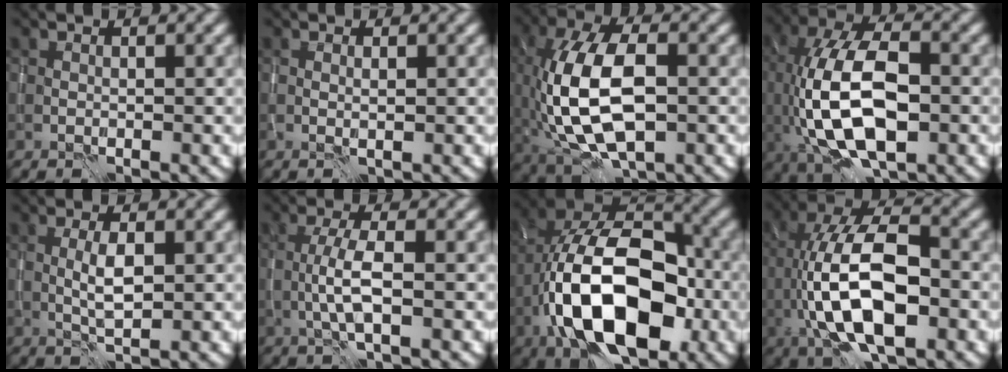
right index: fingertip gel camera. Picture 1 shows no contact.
{"total": 0.6, "force": [0.1, -0.1, 0.6], "torque": [-0.010, -0.001, 0.002]}
{"total": 11.8, "force": [-1.0, 6.1, 10.0], "torque": [-0.205, 0.003, -0.021]}
{"total": 12.9, "force": [-1.4, 6.4, 11.2], "torque": [-0.219, 0.003, -0.028]}
{"total": 2.4, "force": [0.0, 0.6, 2.3], "torque": [-0.049, 0.001, 0.002]}
{"total": 3.2, "force": [-0.7, 0.6, 3.1], "torque": [-0.066, 0.005, -0.017]}
{"total": 15.9, "force": [-4.5, 8.7, 12.6], "torque": [-0.209, 0.005, -0.086]}
{"total": 12.1, "force": [-1.9, 5.1, 10.8], "torque": [-0.201, 0.014, -0.041]}